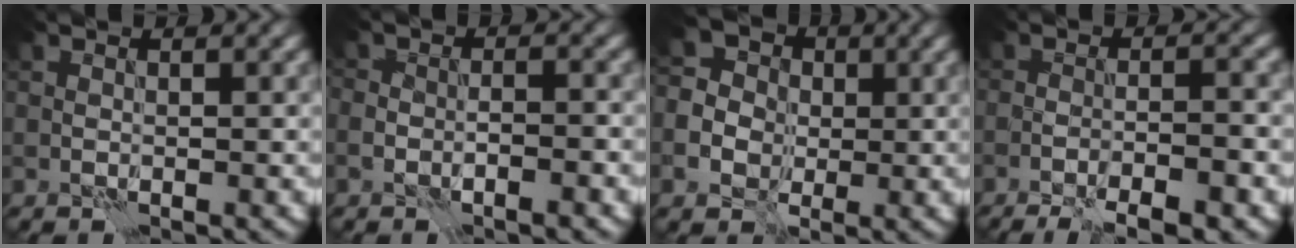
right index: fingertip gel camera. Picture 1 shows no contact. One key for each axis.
{"total": 2.3, "fx": -1.4, "fy": 1.0, "fz": 1.5, "tx": -0.014, "ty": 0.008, "tz": -0.028}
{"total": 5.4, "fx": -0.7, "fy": 4.9, "fz": 2.3, "tx": -0.040, "ty": 0.009, "tz": -0.023}
{"total": 7.3, "fx": -4.8, "fy": 1.6, "fz": 5.2, "tx": -0.068, "ty": 0.001, "tz": -0.068}